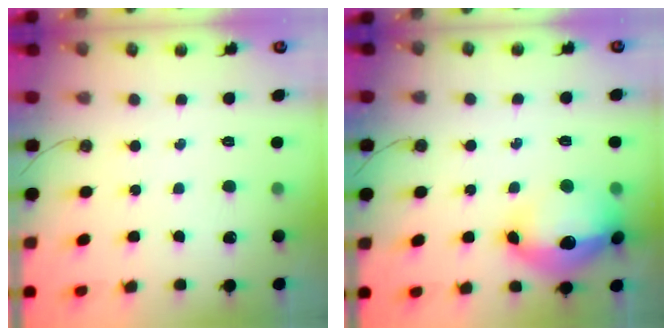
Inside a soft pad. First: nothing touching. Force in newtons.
{"total": 20.5, "press": 18.0, "slide": 9.9}